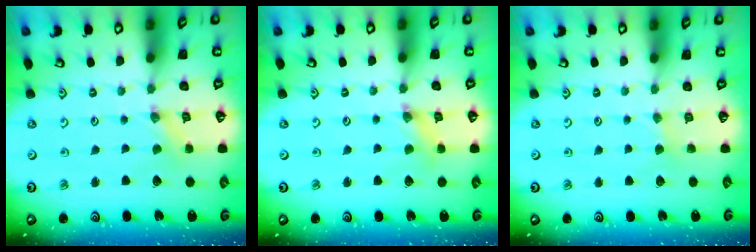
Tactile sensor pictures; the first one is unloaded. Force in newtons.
{"total": 1.8, "press": 1.8, "slide": 0.3}
{"total": 2.0, "press": 2.0, "slide": 0.3}